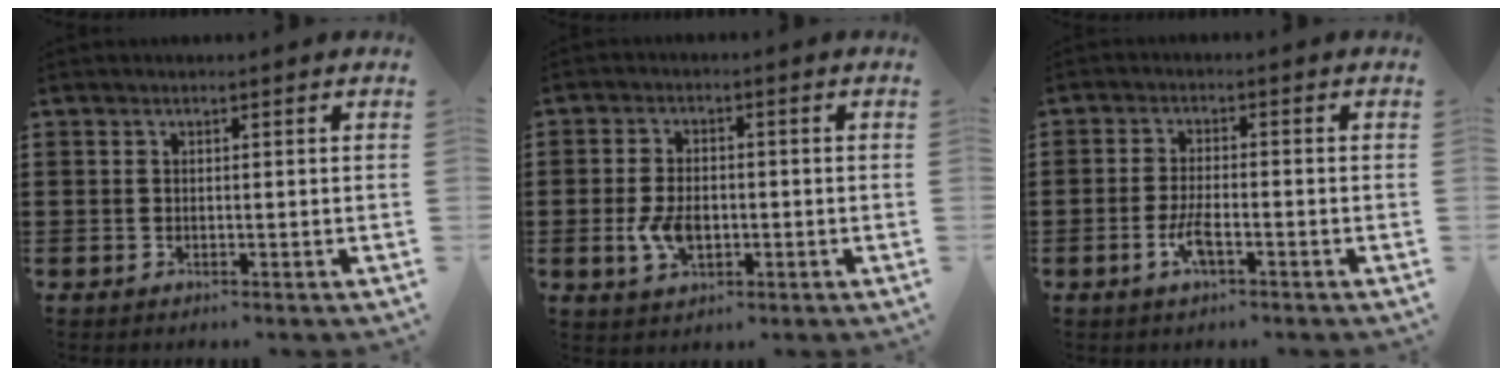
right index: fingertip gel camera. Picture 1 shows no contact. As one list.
[{"total": 5.3, "force": [-1.1, 3.2, 4.1], "torque": [-0.095, 0.000, -0.022]}, {"total": 4.0, "force": [-1.7, 1.2, 3.4], "torque": [-0.078, -0.004, -0.037]}]